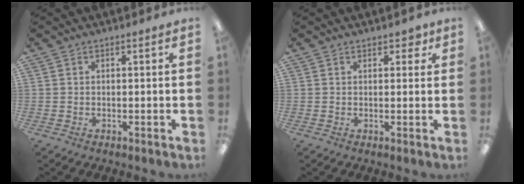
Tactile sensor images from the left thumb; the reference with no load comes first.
{"total": 2.4, "force": [1.5, 1.4, 1.2], "torque": [-0.009, -0.003, 0.024]}